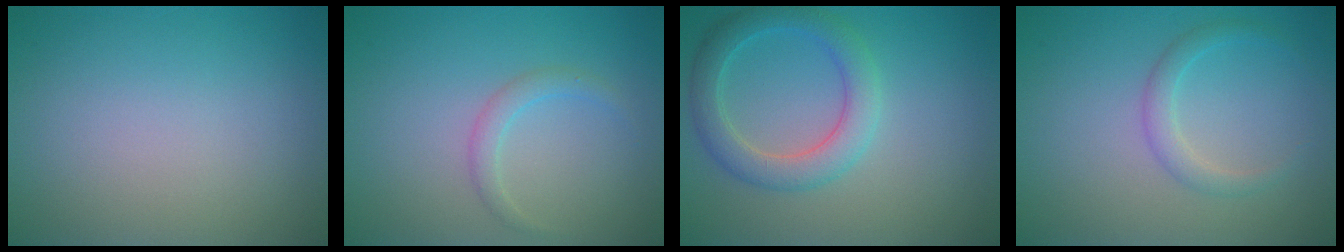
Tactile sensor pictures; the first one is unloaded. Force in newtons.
{"total": 1.4, "press": 1.4, "slide": 0.1}
{"total": 3.9, "press": 3.9, "slide": 0.1}
{"total": 1.7, "press": 1.7, "slide": 0.1}